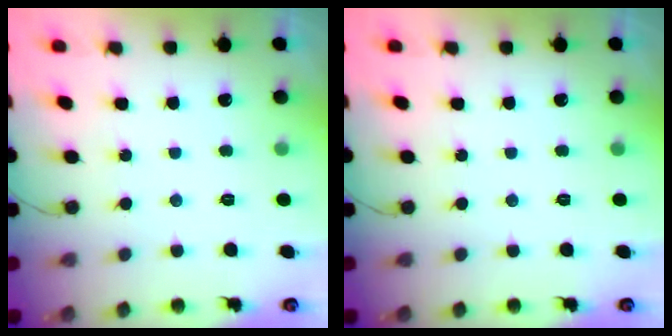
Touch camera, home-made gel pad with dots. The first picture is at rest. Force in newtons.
{"total": 0.0}